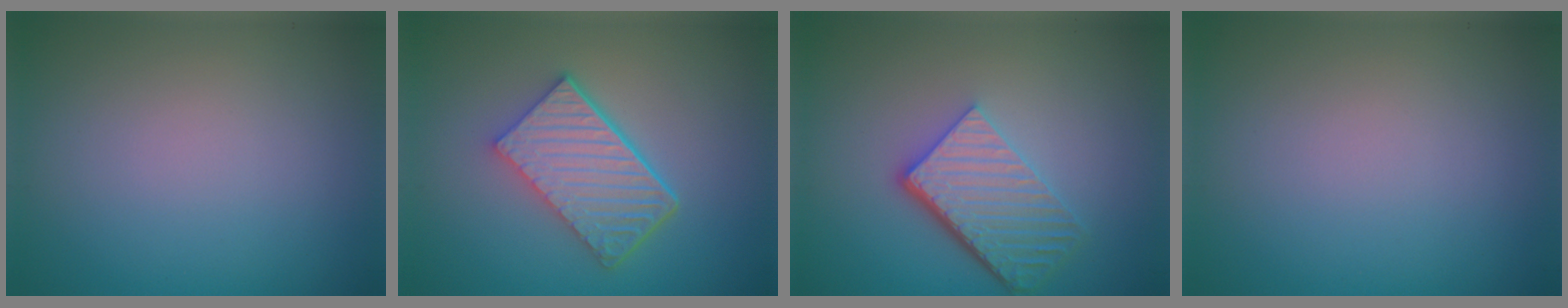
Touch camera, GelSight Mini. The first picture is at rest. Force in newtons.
{"total": 6.0, "press": 4.4, "slide": 4.1}
{"total": 5.6, "press": 3.9, "slide": 4.0}
{"total": 0.0}